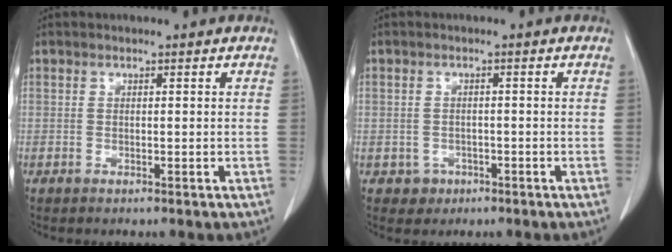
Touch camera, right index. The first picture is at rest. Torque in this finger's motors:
{"motor_torque": [-0.91, 0.64, -0.88, -0.21]}